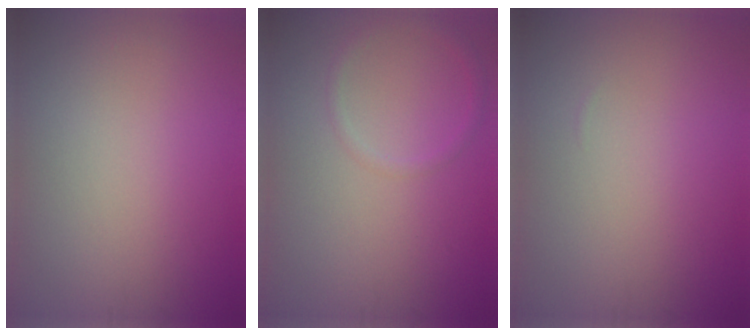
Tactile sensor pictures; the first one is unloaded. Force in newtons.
{"total": 1.1, "press": 1.1, "slide": 0.1}
{"total": 0.0}